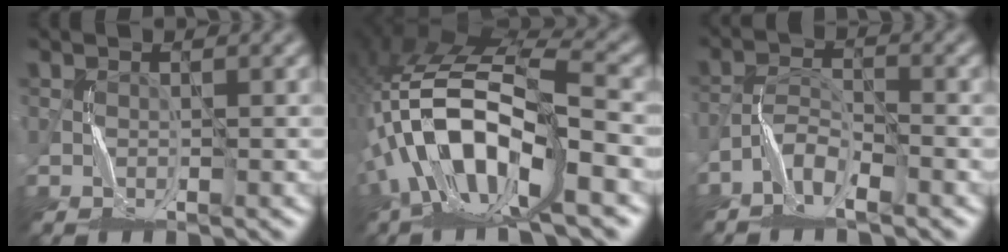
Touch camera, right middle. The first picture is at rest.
{"total": 11.9, "force": [-4.1, 4.4, 10.3], "torque": [-0.206, 0.014, -0.082]}
{"total": 2.8, "force": [-2.3, 0.7, 1.5], "torque": [-0.030, 0.003, -0.054]}